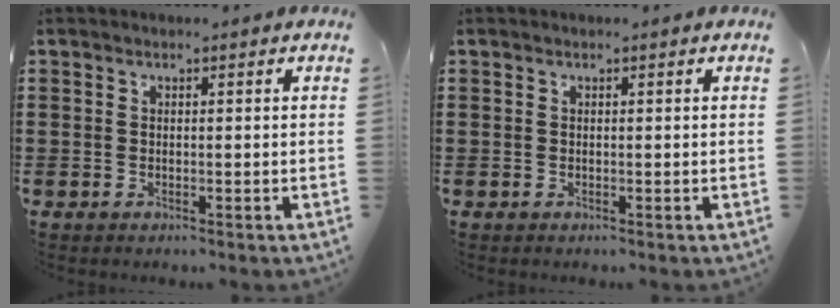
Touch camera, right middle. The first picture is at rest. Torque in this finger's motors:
{"motor_torque": [0.00, 0.00, 0.00, 0.01]}